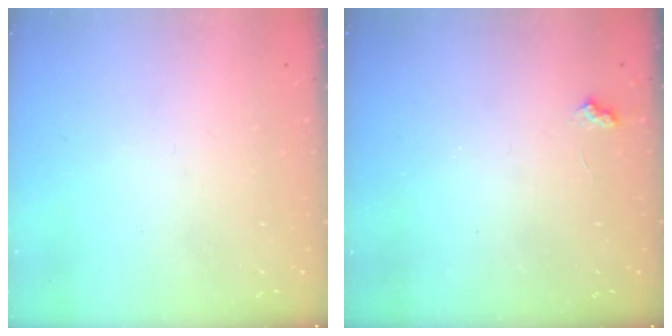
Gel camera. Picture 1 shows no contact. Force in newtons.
{"total": 3.2, "press": 3.2, "slide": 0.6}